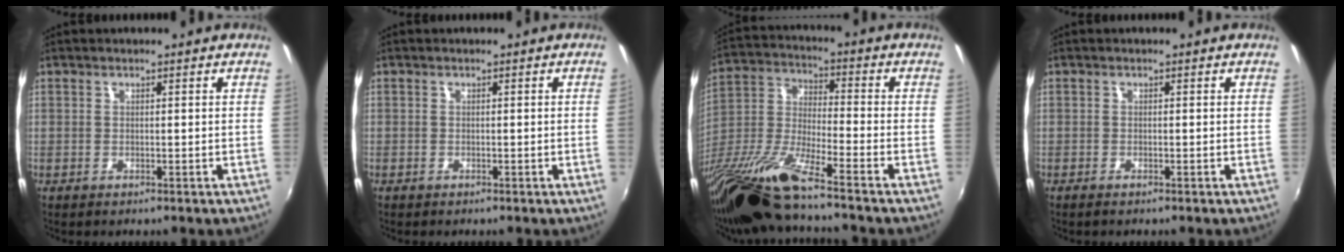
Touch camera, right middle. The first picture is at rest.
{"total": 0.8, "force": [0.2, -0.6, 0.5], "torque": [-0.001, -0.003, 0.004]}
{"total": 16.4, "force": [-13.0, 0.0, 9.9], "torque": [-0.194, -0.040, -0.258]}
{"total": 0.8, "force": [-0.7, 0.1, 0.4], "torque": [-0.009, -0.003, -0.015]}